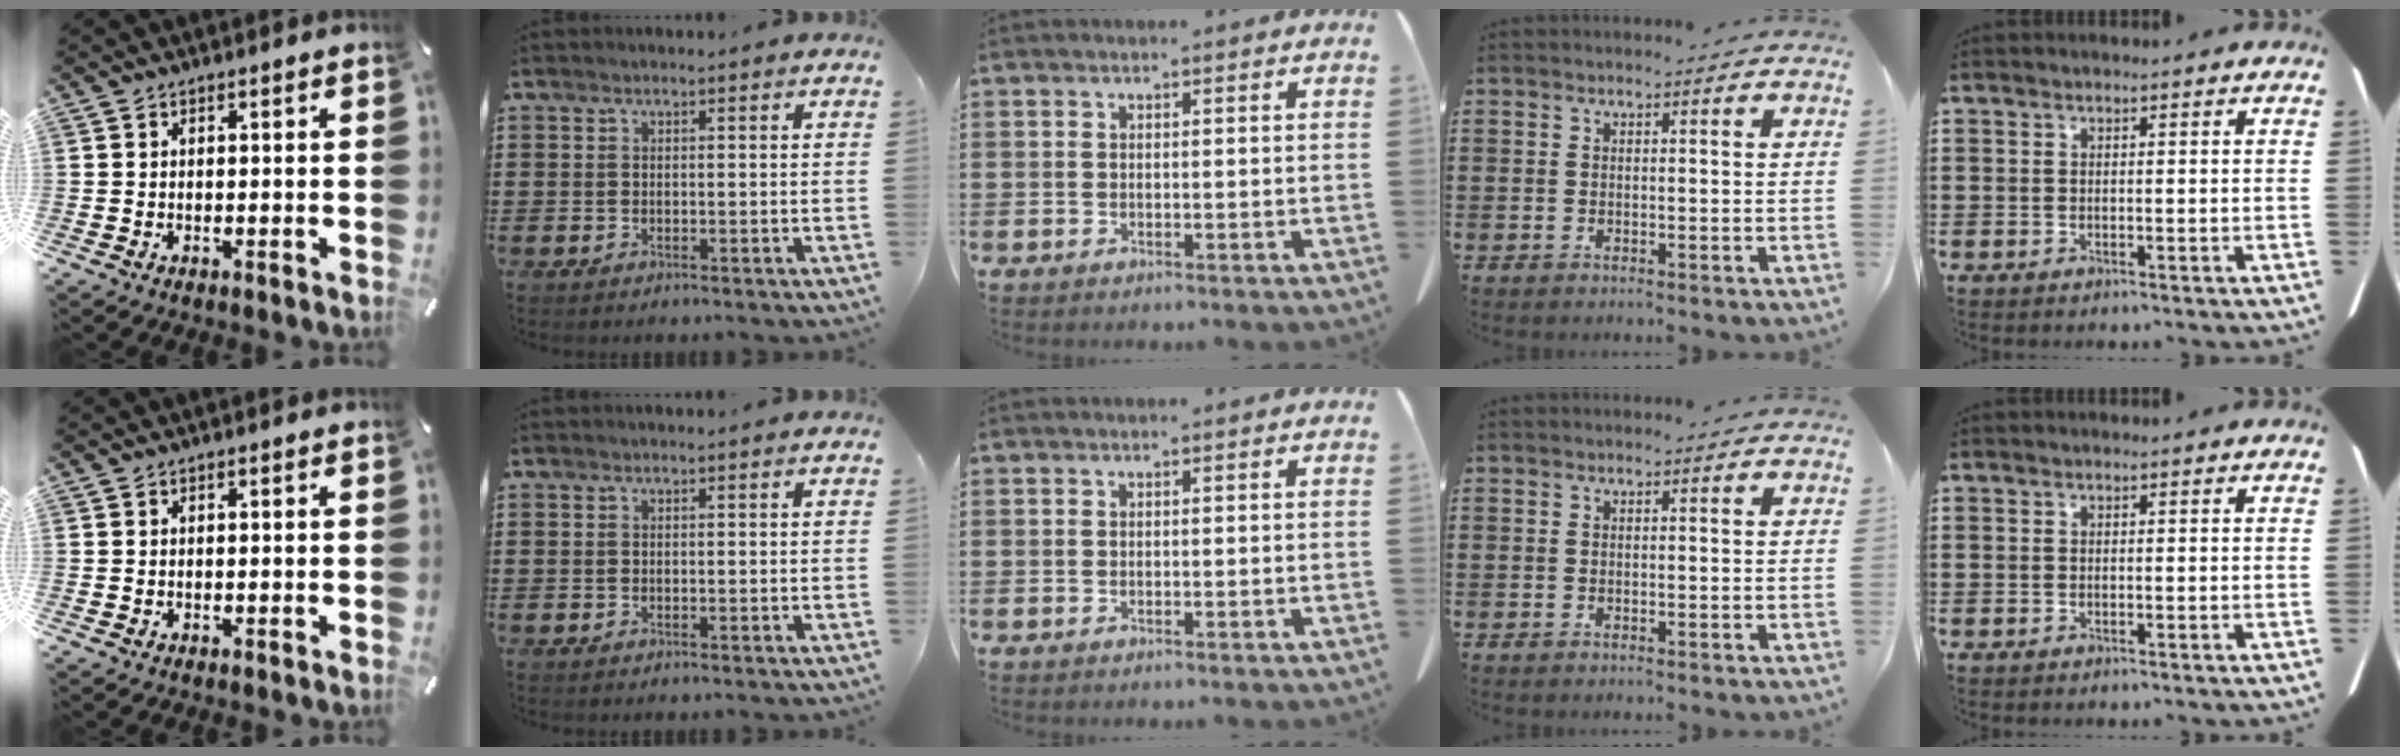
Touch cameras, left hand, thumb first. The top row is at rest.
{}